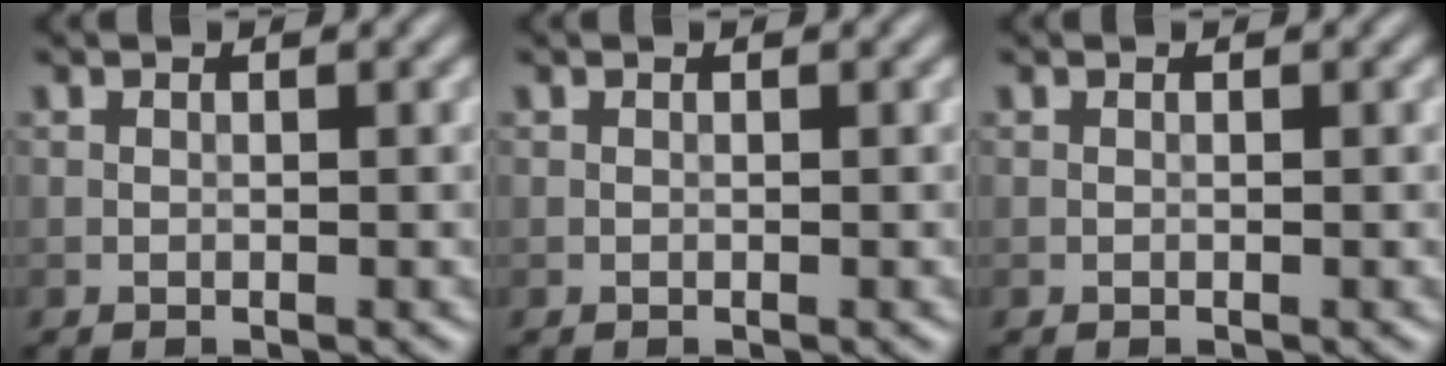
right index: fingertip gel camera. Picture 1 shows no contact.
{"total": 0.0}
{"total": 0.0}